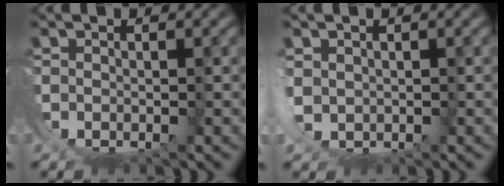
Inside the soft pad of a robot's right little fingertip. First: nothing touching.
{"total": 1.6, "force": [0.8, 0.7, 1.2], "torque": [-0.049, -0.014, 0.027]}